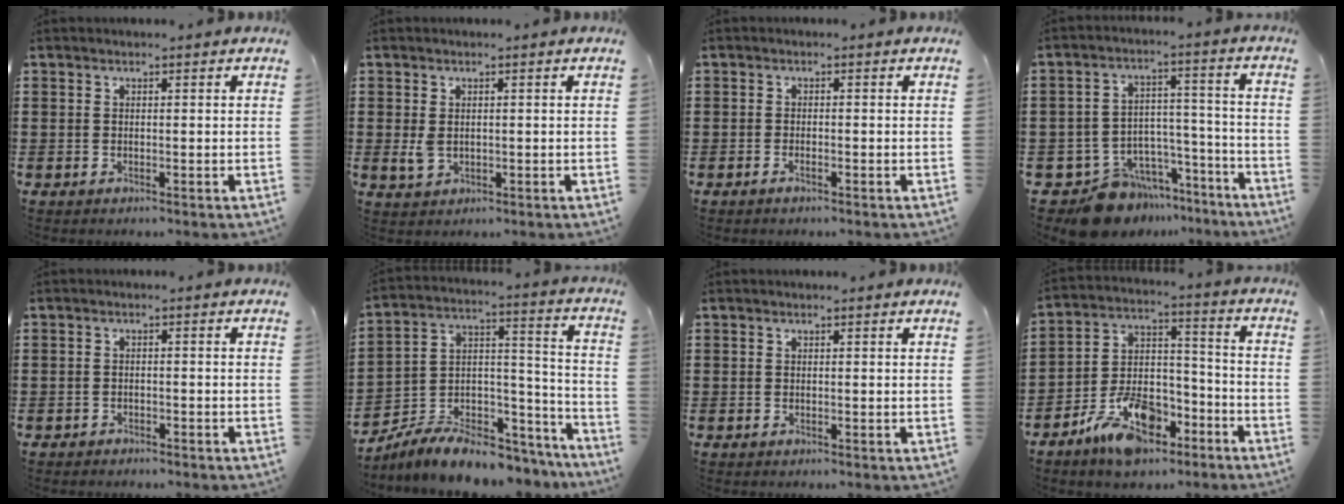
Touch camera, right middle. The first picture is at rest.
{"total": 2.3, "force": [0.1, 1.6, 1.7], "torque": [-0.043, 0.003, -0.001]}
{"total": 0.9, "force": [-0.6, 0.1, 0.7], "torque": [-0.016, -0.006, -0.009]}
{"total": 10.0, "force": [-8.8, 4.6, 1.6], "torque": [-0.031, 0.035, -0.162]}
{"total": 1.2, "force": [-1.1, 0.3, 0.0], "torque": [-0.003, 0.003, -0.026]}
{"total": 7.7, "force": [-7.1, 2.1, 2.4], "torque": [-0.040, 0.015, -0.137]}
{"total": 0.0}
{"total": 11.8, "force": [-8.1, 5.7, 6.4], "torque": [-0.128, 0.034, -0.151]}